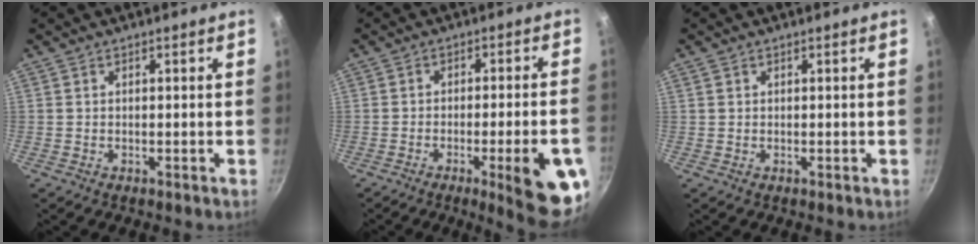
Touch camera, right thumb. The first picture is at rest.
{"total": 13.9, "force": [-5.0, 2.5, 12.8], "torque": [-0.145, 0.020, -0.062]}
{"total": 0.9, "force": [0.6, 0.6, 0.4], "torque": [-0.006, 0.001, 0.010]}